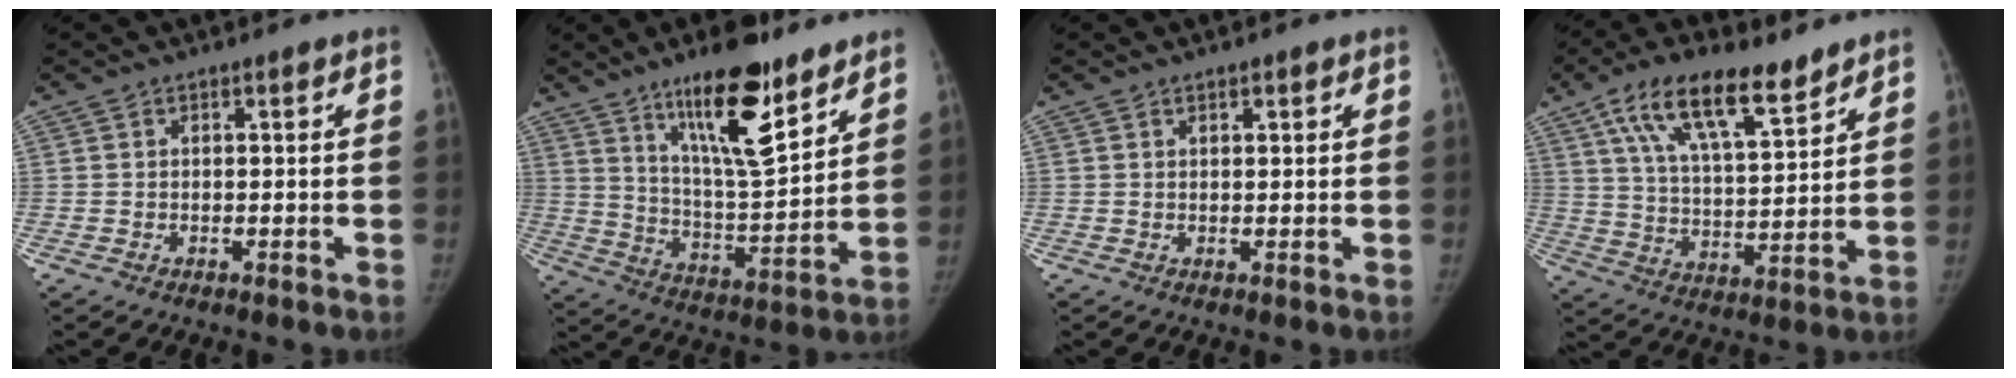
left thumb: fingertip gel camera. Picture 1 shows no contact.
{"total": 17.8, "force": [11.5, 4.9, 12.7], "torque": [-0.179, -0.074, 0.201]}
{"total": 1.2, "force": [0.7, 0.5, 0.7], "torque": [-0.007, -0.002, 0.011]}
{"total": 16.4, "force": [10.1, 6.1, 11.4], "torque": [-0.173, -0.035, 0.183]}